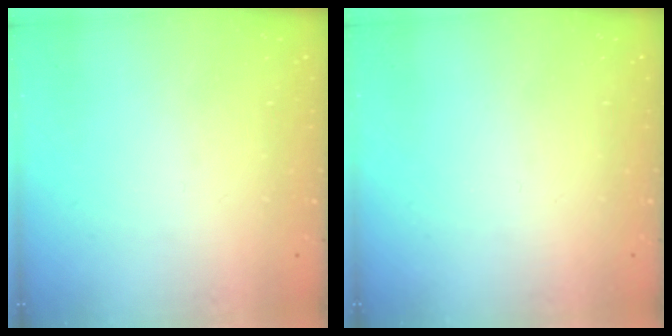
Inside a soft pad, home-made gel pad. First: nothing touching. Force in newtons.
{"total": 0.0}